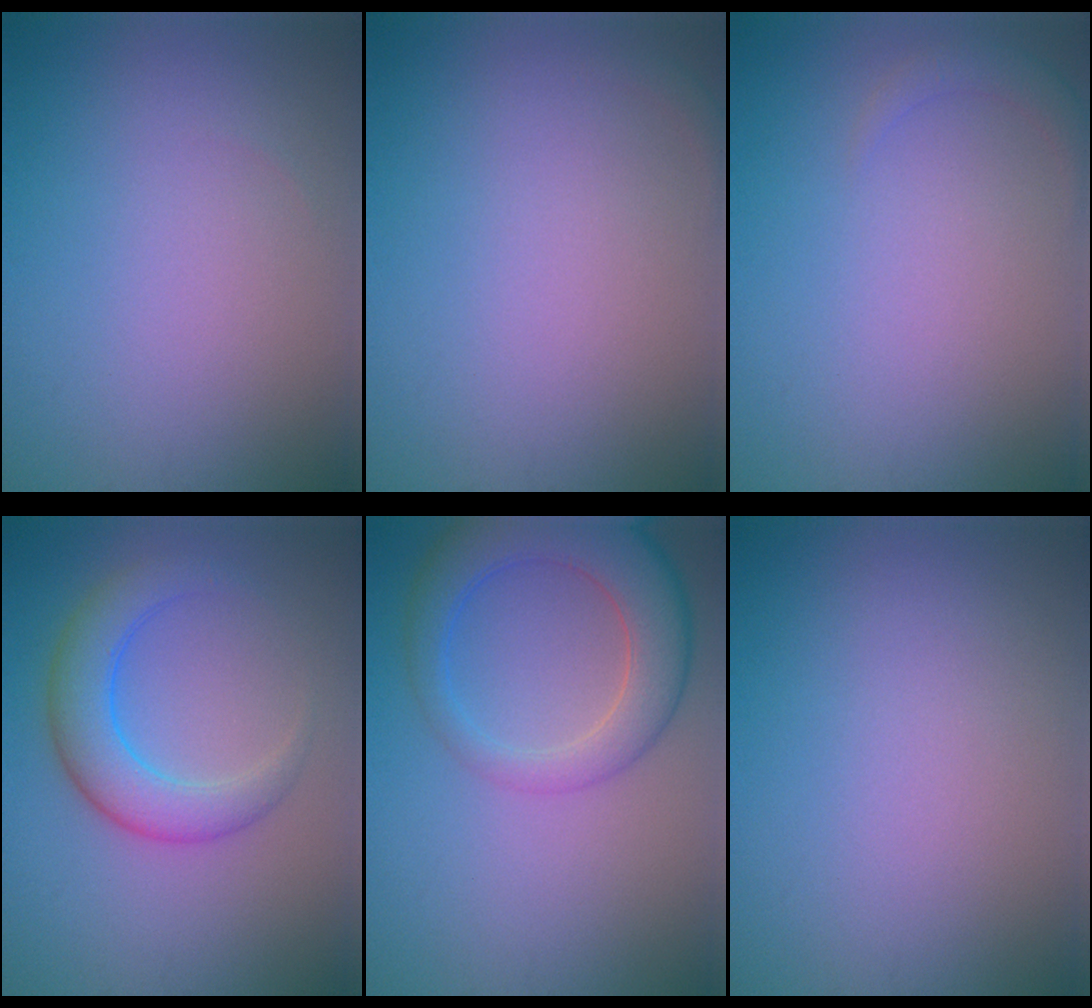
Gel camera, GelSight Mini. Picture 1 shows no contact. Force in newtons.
{"total": 0.6, "press": 0.6, "slide": 0.1}
{"total": 1.3, "press": 1.3, "slide": 0.2}
{"total": 4.8, "press": 4.8, "slide": 0.1}
{"total": 6.4, "press": 6.4, "slide": 0.3}
{"total": 0.0}